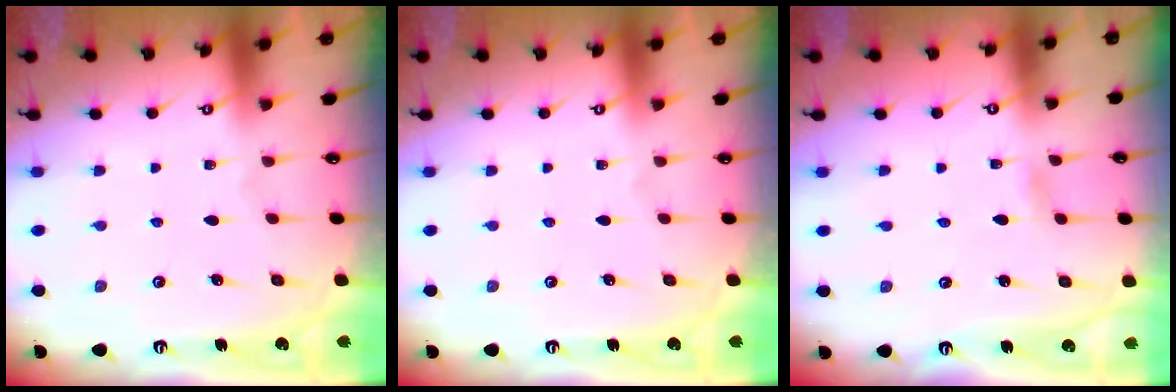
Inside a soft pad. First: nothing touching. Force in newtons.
{"total": 0.0}
{"total": 1.0, "press": 1.0, "slide": 0.1}